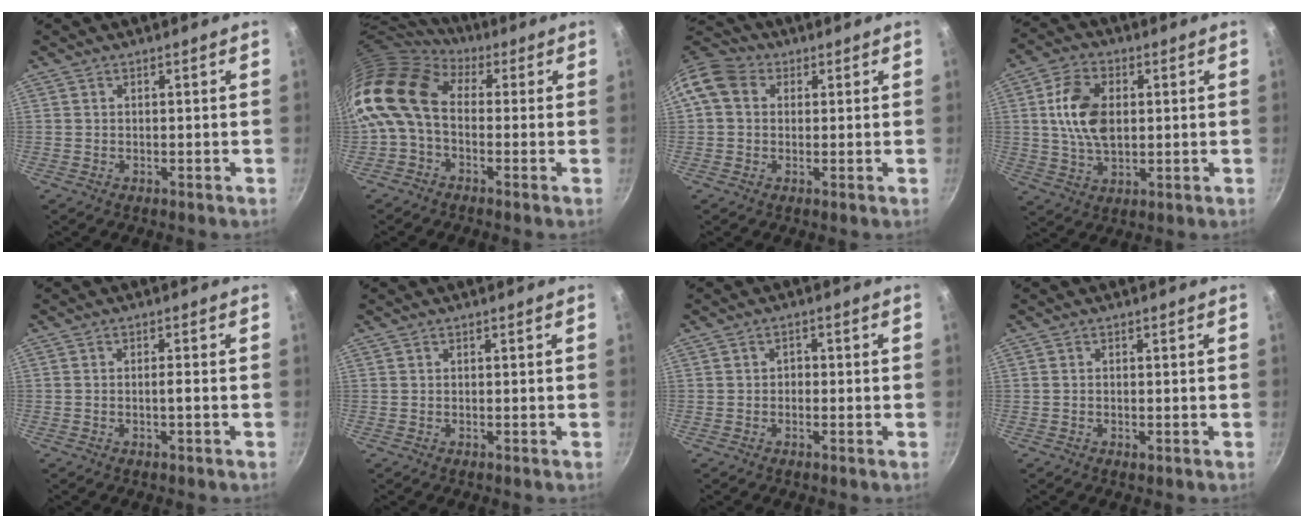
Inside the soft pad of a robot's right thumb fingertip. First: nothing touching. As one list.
[{"total": 14.3, "force": [0.2, 9.8, 10.4], "torque": [-0.205, 0.024, -0.018]}, {"total": 8.0, "force": [1.8, 6.5, 4.4], "torque": [-0.069, 0.013, 0.013]}, {"total": 11.2, "force": [1.6, 7.0, 8.6], "torque": [-0.146, 0.002, 0.027]}, {"total": 1.6, "force": [-0.5, -0.1, 1.5], "torque": [-0.034, 0.007, -0.011]}, {"total": 0.0}, {"total": 1.3, "force": [-0.5, 1.1, 0.6], "torque": [-0.005, 0.005, -0.009]}, {"total": 0.7, "force": [-0.3, 0.3, 0.6], "torque": [-0.011, 0.001, -0.005]}]